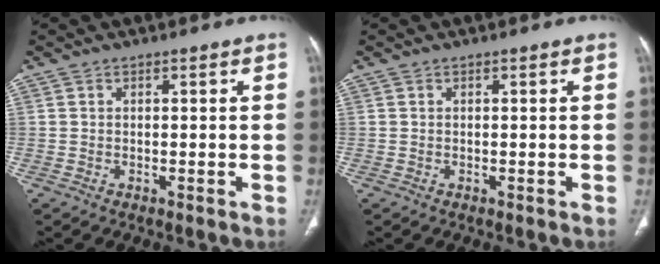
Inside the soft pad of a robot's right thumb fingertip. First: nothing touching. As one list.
[{"total": 0.0}]